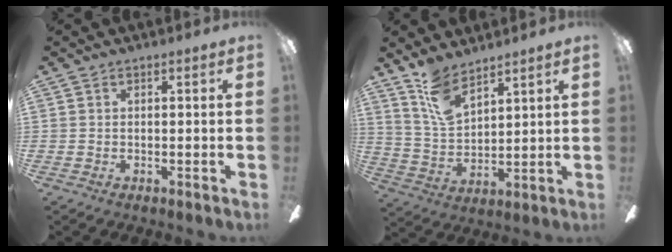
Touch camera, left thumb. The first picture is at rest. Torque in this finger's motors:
{"motor_torque": [0.08, -0.02, 0.03, -0.04, 0.10]}